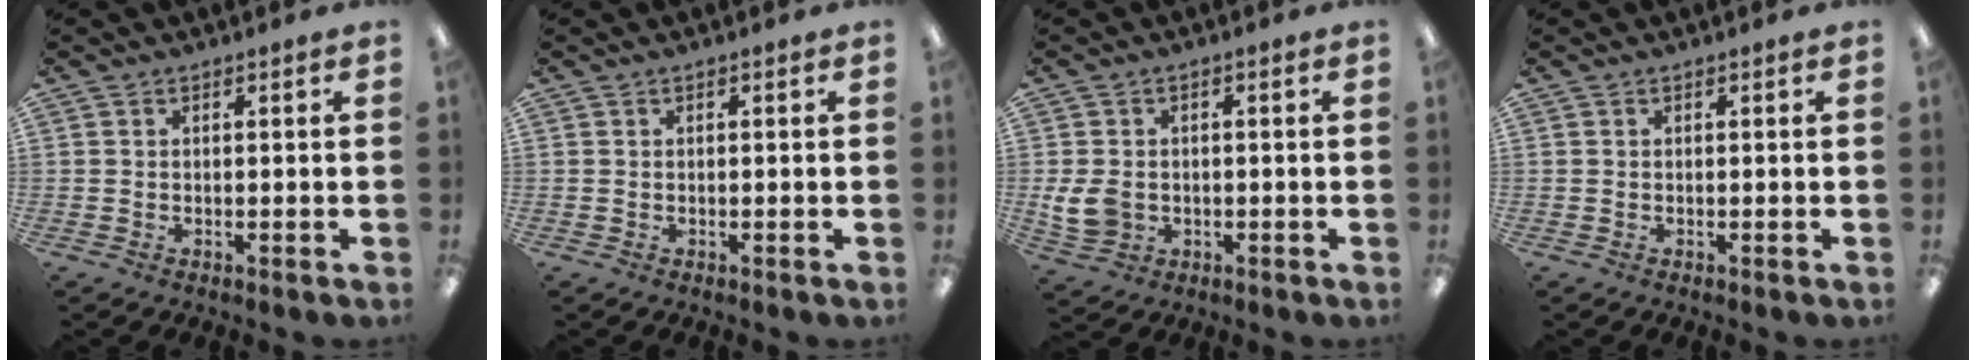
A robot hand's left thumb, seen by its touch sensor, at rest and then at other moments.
{"total": 0.0}
{"total": 6.4, "force": [-0.9, 5.0, 3.9], "torque": [-0.085, 0.002, -0.017]}
{"total": 0.0}